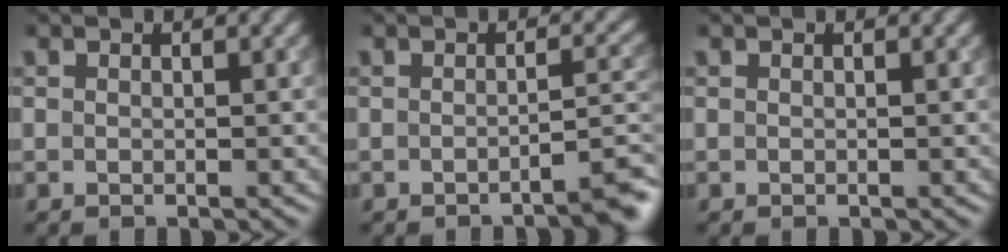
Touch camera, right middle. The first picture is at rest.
{"total": 2.8, "force": [-2.0, 0.5, 1.9], "torque": [-0.012, 0.013, -0.037]}
{"total": 0.0}